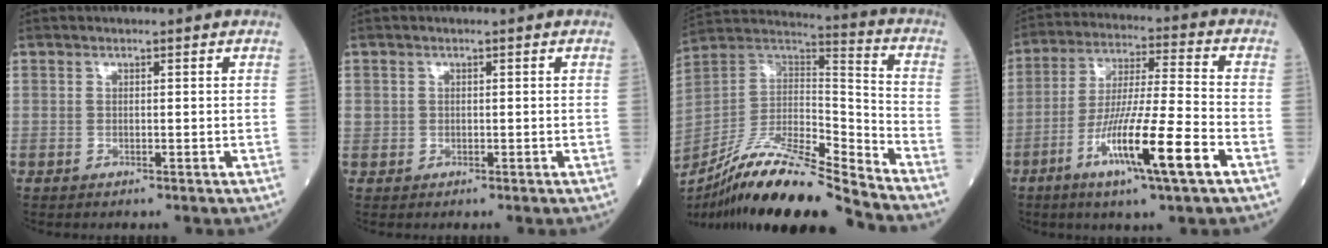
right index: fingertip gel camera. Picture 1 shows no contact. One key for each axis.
{"total": 1.2, "fx": 0.1, "fy": 1.1, "fz": 0.3, "tx": -0.007, "ty": 0.011, "tz": 0.004}
{"total": 19.8, "fx": -16.4, "fy": 1.2, "fz": 10.9, "tx": -0.224, "ty": 0.008, "tz": -0.303}
{"total": 14.1, "fx": -6.3, "fy": 0.0, "fz": 12.6, "tx": -0.236, "ty": -0.018, "tz": -0.115}